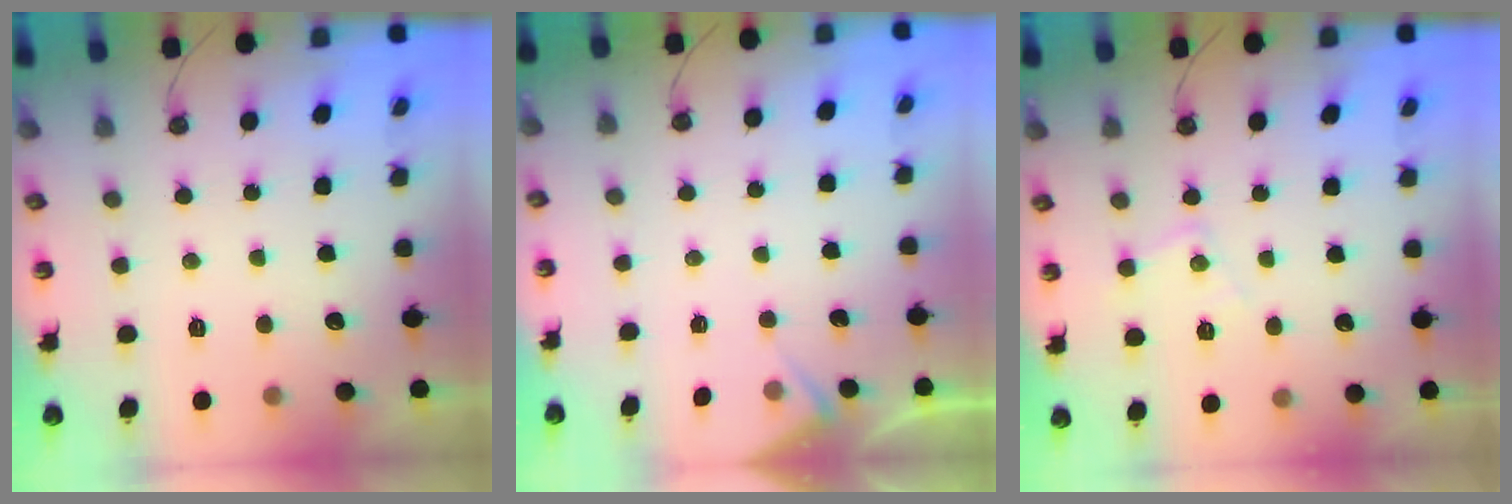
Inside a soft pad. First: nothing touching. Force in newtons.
{"total": 4.9, "press": 4.9, "slide": 0.5}
{"total": 6.8, "press": 6.8, "slide": 0.5}